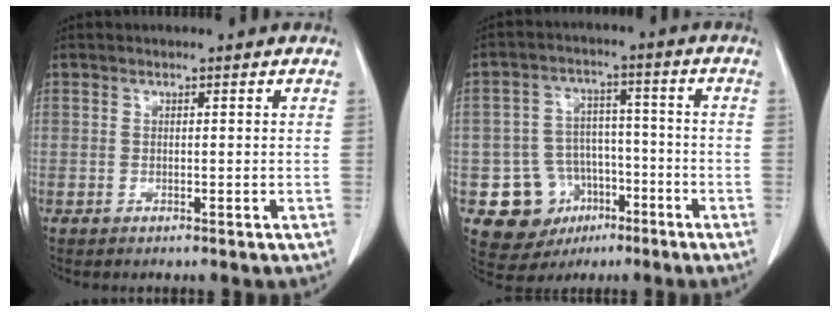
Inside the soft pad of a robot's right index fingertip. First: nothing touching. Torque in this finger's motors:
{"motor_torque": [-0.16, -0.11, -0.66, -0.11]}